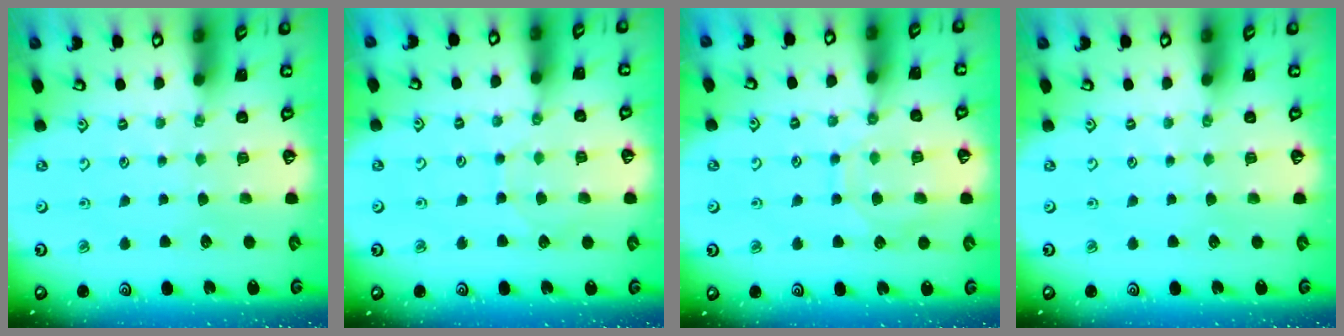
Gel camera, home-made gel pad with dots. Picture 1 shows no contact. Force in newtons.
{"total": 5.8, "press": 5.8, "slide": 0.5}
{"total": 10.3, "press": 10.2, "slide": 0.9}
{"total": 0.0}